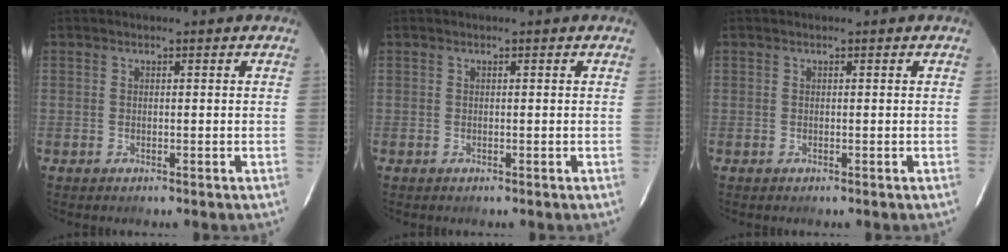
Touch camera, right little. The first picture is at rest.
{"total": 0.0}
{"total": 0.0}